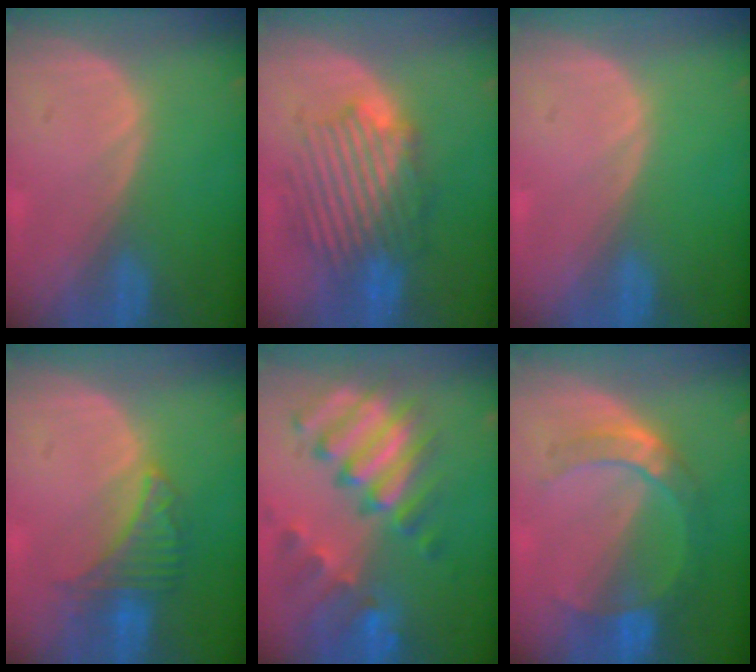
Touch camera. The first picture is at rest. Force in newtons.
{"total": 8.7, "press": 8.6, "slide": 1.6}
{"total": 0.0}
{"total": 5.2, "press": 5.2, "slide": 0.4}
{"total": 11.3, "press": 9.8, "slide": 5.8}
{"total": 7.2, "press": 6.5, "slide": 3.1}